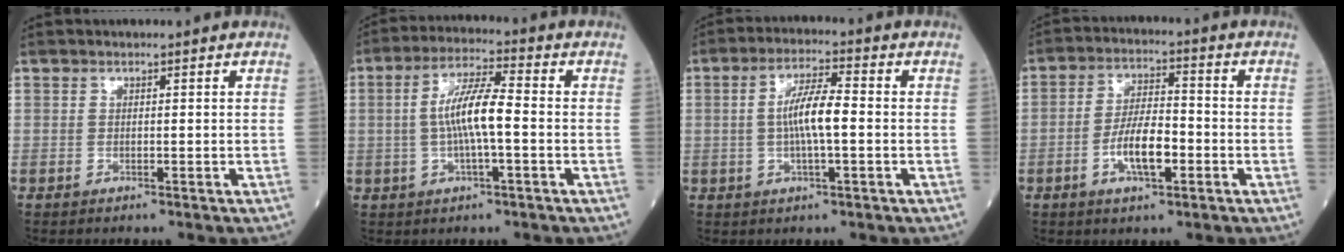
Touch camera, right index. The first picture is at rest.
{"total": 8.3, "force": [-0.5, 1.2, 8.1], "torque": [-0.160, 0.011, -0.015]}
{"total": 6.9, "force": [-0.2, 1.1, 6.8], "torque": [-0.132, 0.009, -0.009]}
{"total": 7.7, "force": [-2.6, 2.5, 6.9], "torque": [-0.132, 0.007, -0.047]}